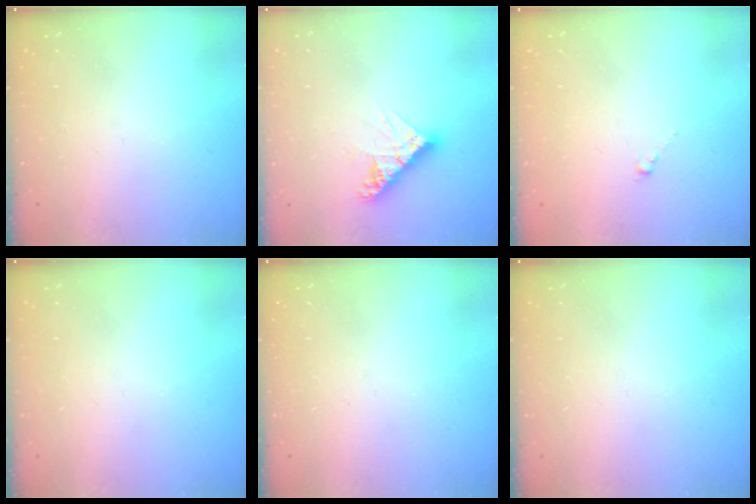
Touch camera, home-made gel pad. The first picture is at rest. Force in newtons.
{"total": 9.6, "press": 9.6, "slide": 0.7}
{"total": 0.8, "press": 0.7, "slide": 0.5}
{"total": 0.0}
{"total": 0.0}
{"total": 0.0}